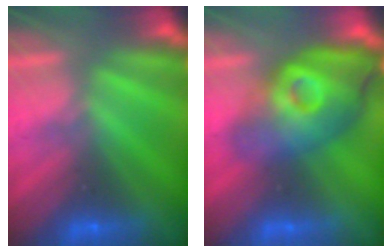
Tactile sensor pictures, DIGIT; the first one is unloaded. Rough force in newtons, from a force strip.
{"total": 3.8}